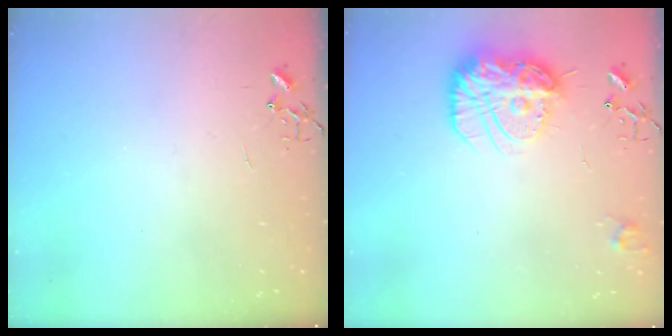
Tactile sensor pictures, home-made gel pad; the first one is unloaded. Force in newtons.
{"total": 15.8, "press": 15.8, "slide": 1.3}